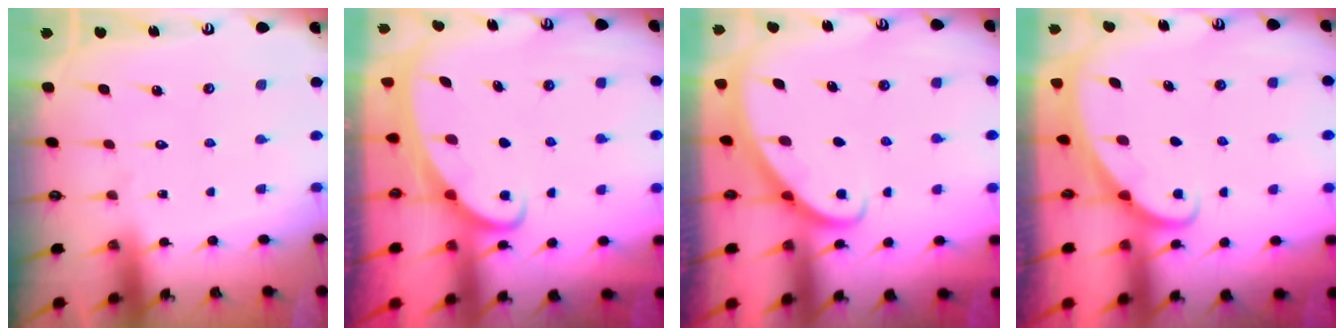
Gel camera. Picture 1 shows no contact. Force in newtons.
{"total": 2.3, "press": 2.2, "slide": 0.3}
{"total": 2.8, "press": 2.8, "slide": 0.2}
{"total": 1.6, "press": 1.6, "slide": 0.1}